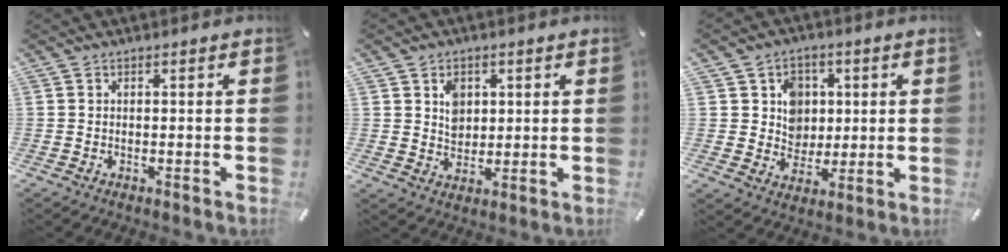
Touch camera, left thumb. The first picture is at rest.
{"total": 5.2, "force": [1.5, 4.5, 2.0], "torque": [-0.028, -0.001, 0.024]}
{"total": 8.0, "force": [1.8, 7.5, 1.8], "torque": [-0.024, -0.006, 0.032]}